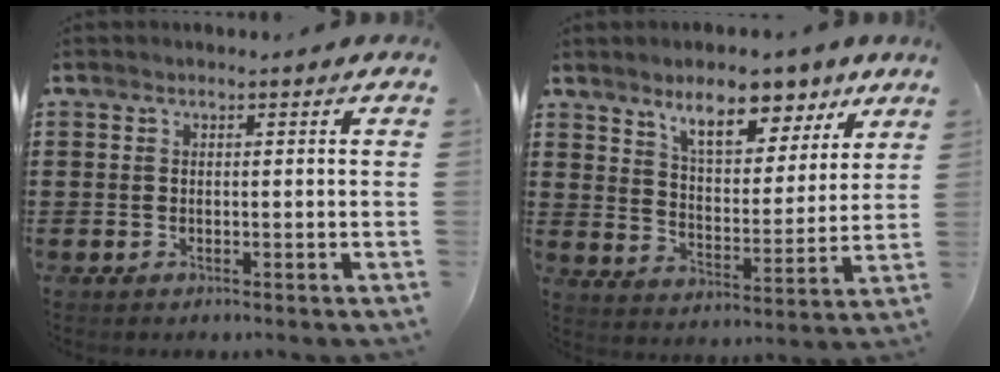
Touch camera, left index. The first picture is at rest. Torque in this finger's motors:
{"motor_torque": [2.14, 0.00, 0.59, 0.17]}